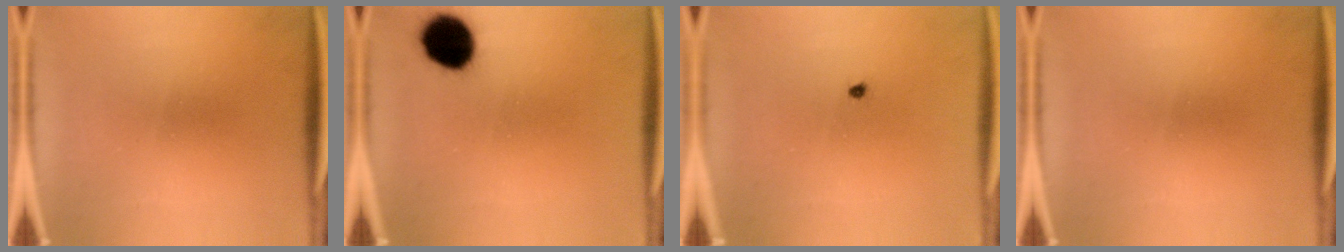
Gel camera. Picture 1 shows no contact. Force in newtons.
{"total": 10.7}
{"total": 0.6}
{"total": 0.0}